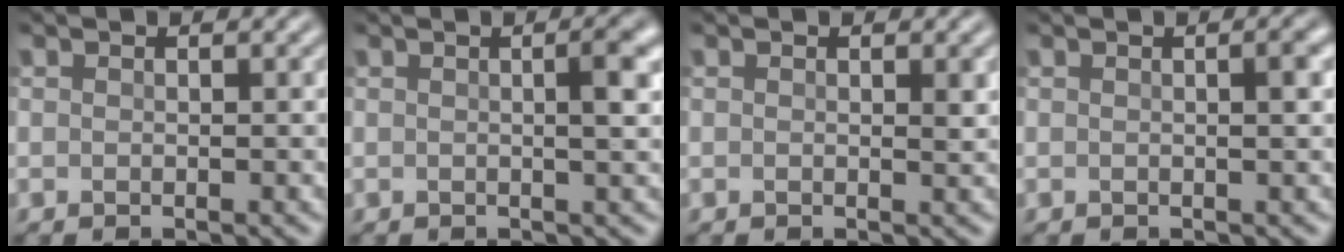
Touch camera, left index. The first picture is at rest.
{"total": 2.8, "force": [0.6, 0.7, 2.7], "torque": [-0.045, 0.006, 0.010]}
{"total": 1.0, "force": [0.3, 0.4, 0.9], "torque": [-0.015, -0.002, 0.007]}
{"total": 1.9, "force": [0.3, 0.6, 1.7], "torque": [-0.026, 0.005, 0.006]}